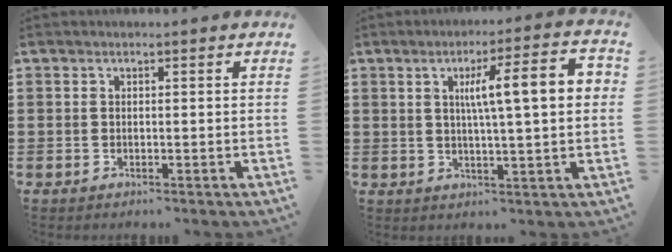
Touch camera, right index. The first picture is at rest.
{"total": 10.2, "force": [2.1, 1.5, 9.8], "torque": [-0.170, 0.004, 0.025]}